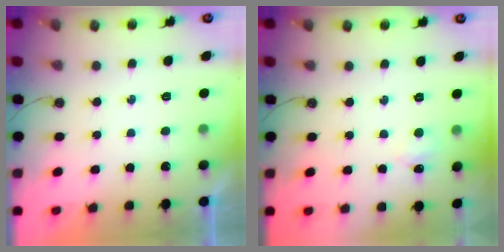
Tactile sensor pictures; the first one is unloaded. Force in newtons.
{"total": 6.2, "press": 6.1, "slide": 1.0}